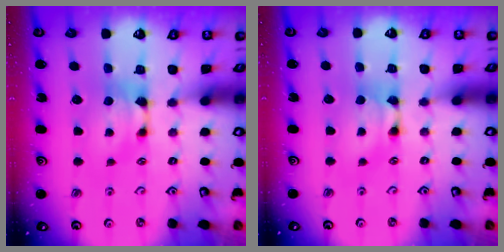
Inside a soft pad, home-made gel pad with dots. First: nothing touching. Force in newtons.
{"total": 1.8, "press": 1.7, "slide": 0.1}